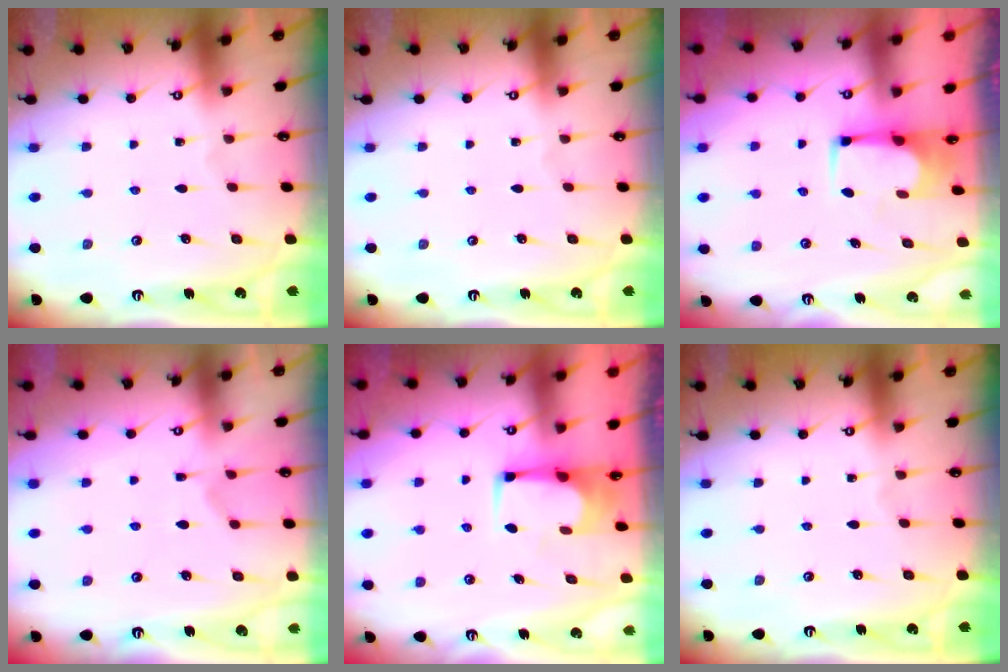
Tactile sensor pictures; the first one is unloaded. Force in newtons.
{"total": 0.0}
{"total": 1.8, "press": 1.7, "slide": 0.4}
{"total": 2.3, "press": 1.9, "slide": 1.3}
{"total": 2.1, "press": 2.1, "slide": 0.2}
{"total": 0.0}